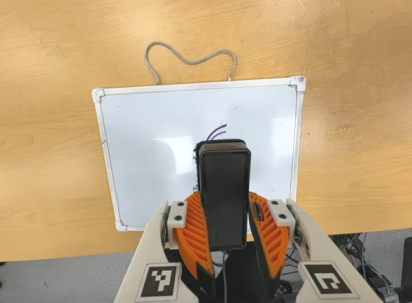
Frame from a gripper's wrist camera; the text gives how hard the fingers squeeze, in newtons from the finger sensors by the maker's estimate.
{"total": 7.2, "left": 6.0, "right": 8.4}